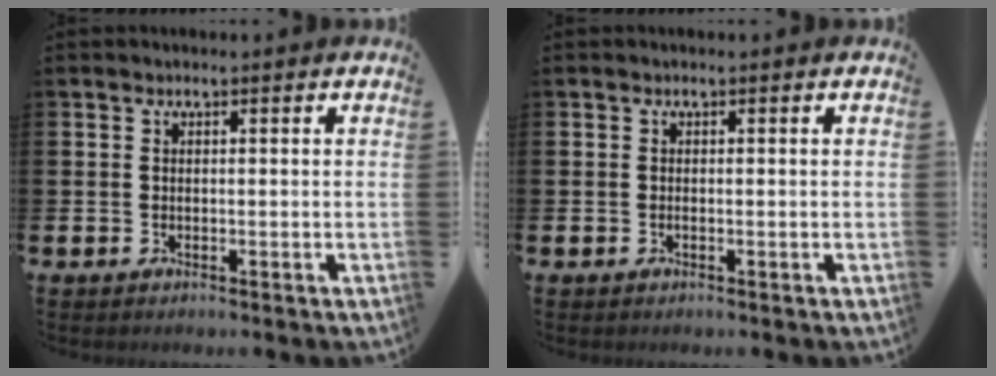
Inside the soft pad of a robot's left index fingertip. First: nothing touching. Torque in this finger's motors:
{"motor_torque": [0.17, 0.04, -0.03, 0.02]}